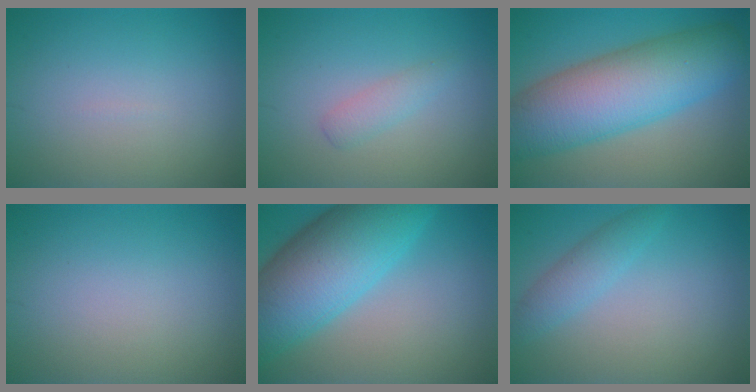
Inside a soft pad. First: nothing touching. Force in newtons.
{"total": 1.5, "press": 1.5, "slide": 0.1}
{"total": 11.0, "press": 11.0, "slide": 0.2}
{"total": 0.0}
{"total": 11.5, "press": 11.5, "slide": 0.3}
{"total": 2.3, "press": 2.3, "slide": 0.2}